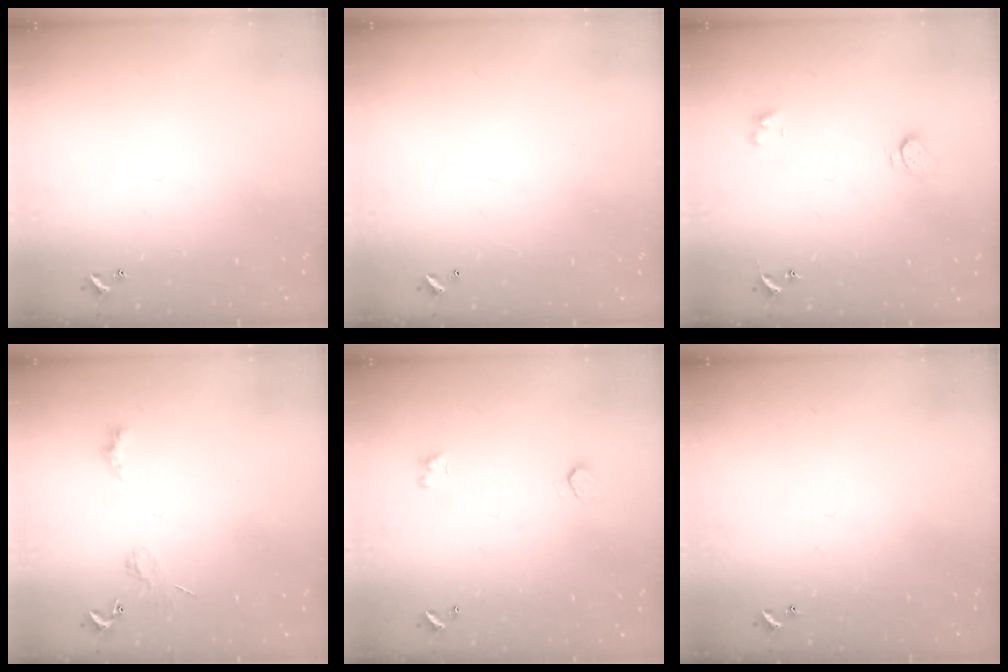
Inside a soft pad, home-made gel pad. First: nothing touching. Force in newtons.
{"total": 2.8, "press": 2.8, "slide": 0.1}
{"total": 2.7, "press": 2.7, "slide": 0.3}
{"total": 2.0, "press": 1.9, "slide": 0.4}
{"total": 0.9, "press": 0.8, "slide": 0.4}
{"total": 0.0}